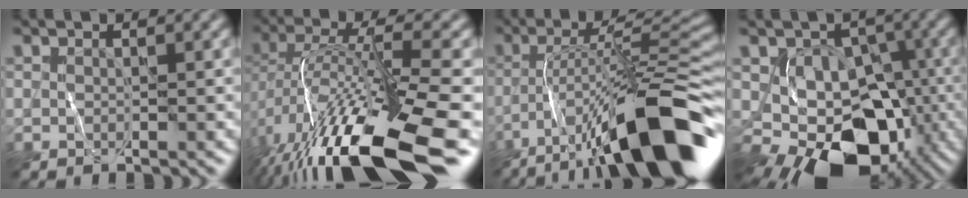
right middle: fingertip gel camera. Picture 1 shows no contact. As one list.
[{"total": 15.1, "force": [-7.5, 4.8, 12.2], "torque": [-0.236, -0.002, -0.125]}, {"total": 14.0, "force": [-8.3, 2.9, 11.0], "torque": [-0.181, 0.017, -0.138]}, {"total": 10.0, "force": [-3.4, 7.1, 6.2], "torque": [-0.081, -0.012, -0.051]}]